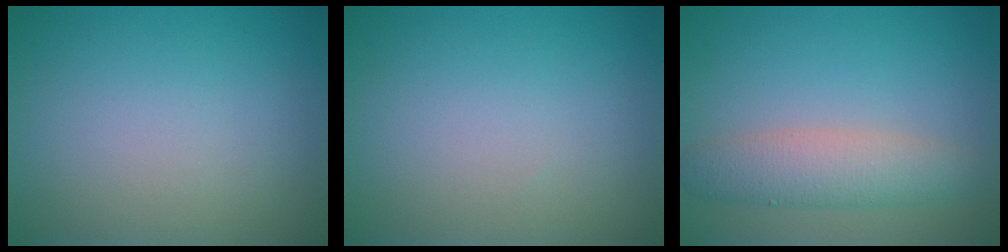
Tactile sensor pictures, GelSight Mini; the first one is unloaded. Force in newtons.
{"total": 0.0}
{"total": 4.0, "press": 4.0, "slide": 0.2}